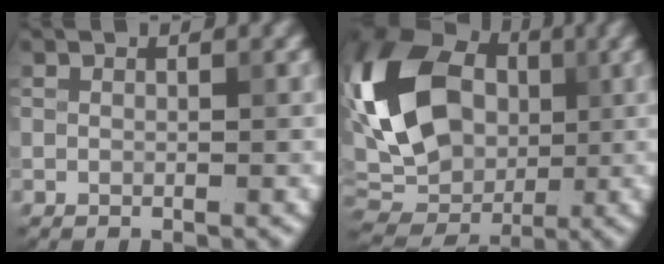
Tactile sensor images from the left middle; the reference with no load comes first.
{"total": 14.8, "force": [2.0, 10.8, 9.9], "torque": [-0.198, 0.020, 0.024]}